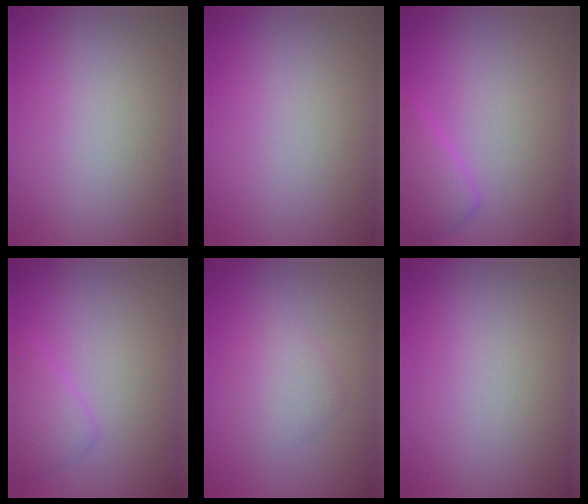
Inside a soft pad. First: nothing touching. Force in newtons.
{"total": 0.0}
{"total": 2.8, "press": 2.8, "slide": 0.2}
{"total": 2.1, "press": 2.1, "slide": 0.0}
{"total": 2.2, "press": 2.2, "slide": 0.0}
{"total": 0.0}